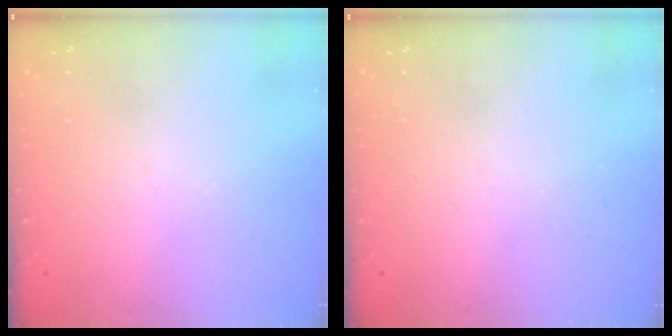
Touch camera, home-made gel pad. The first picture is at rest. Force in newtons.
{"total": 0.0}